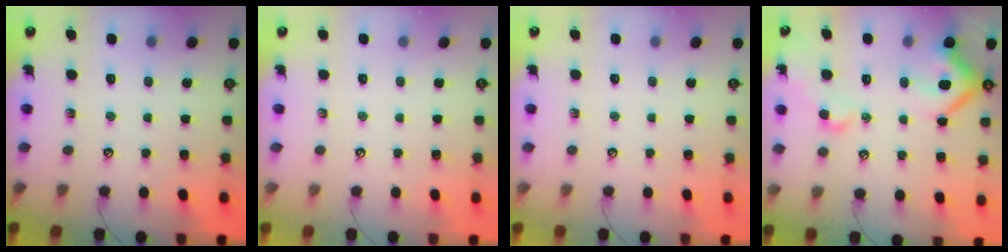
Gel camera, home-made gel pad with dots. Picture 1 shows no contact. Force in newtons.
{"total": 0.0}
{"total": 0.0}
{"total": 12.0, "press": 11.9, "slide": 1.0}